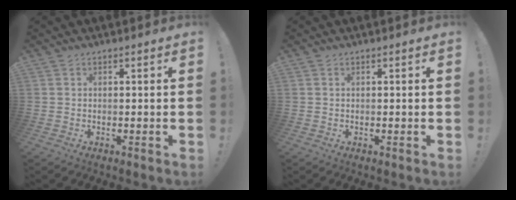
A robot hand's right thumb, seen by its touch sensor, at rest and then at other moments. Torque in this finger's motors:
{"motor_torque": [0.36, 0.20, 0.14, -0.09, 0.01]}